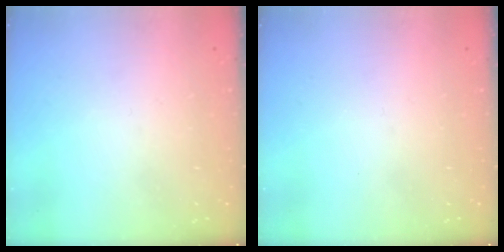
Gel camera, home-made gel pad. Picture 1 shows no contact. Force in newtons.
{"total": 0.0}